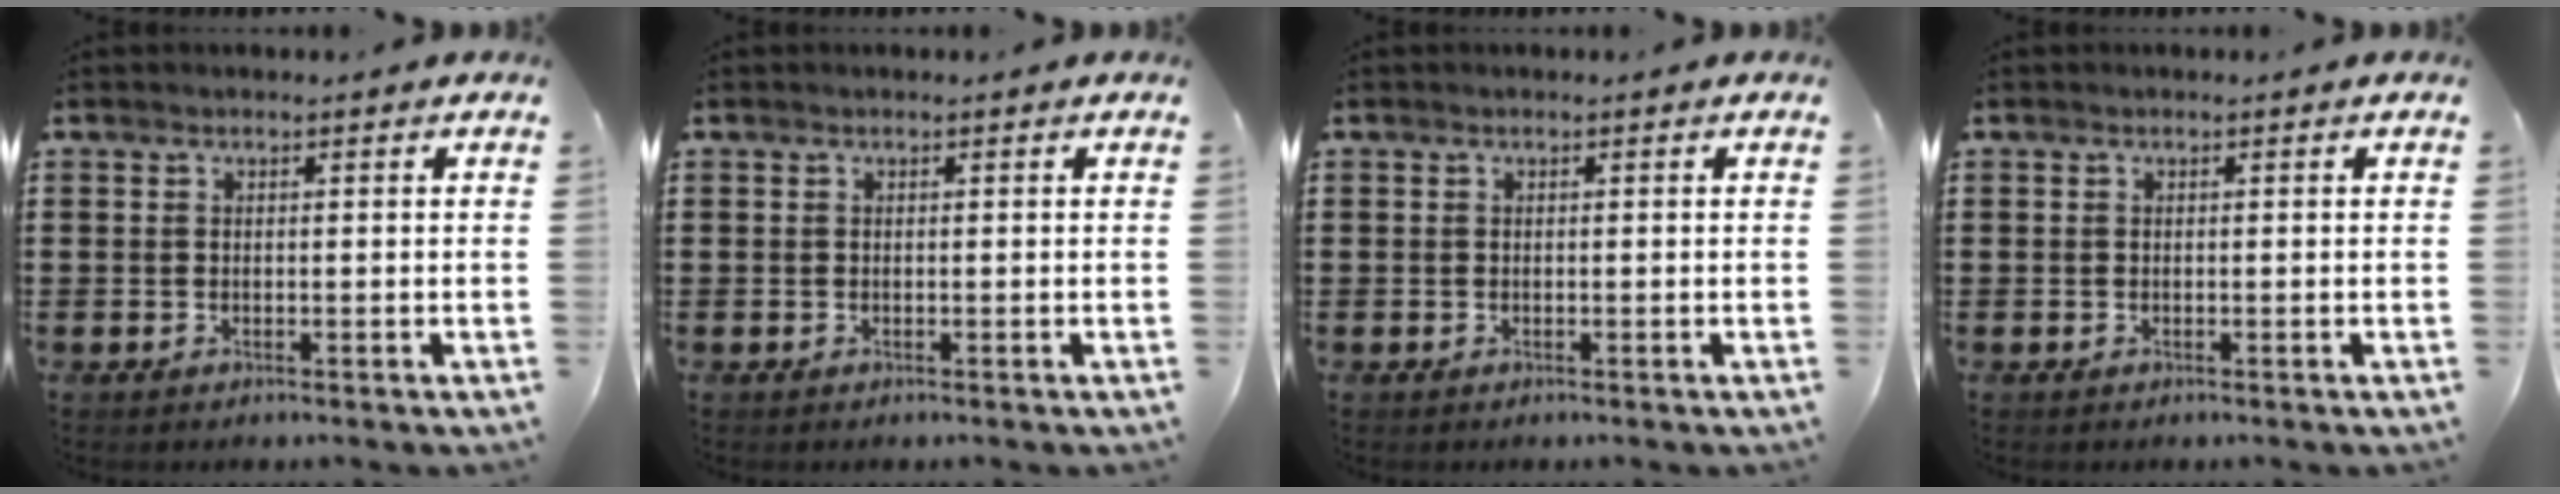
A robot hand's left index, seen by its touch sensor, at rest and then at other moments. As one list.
[{"total": 0.0}, {"total": 0.0}, {"total": 0.0}]